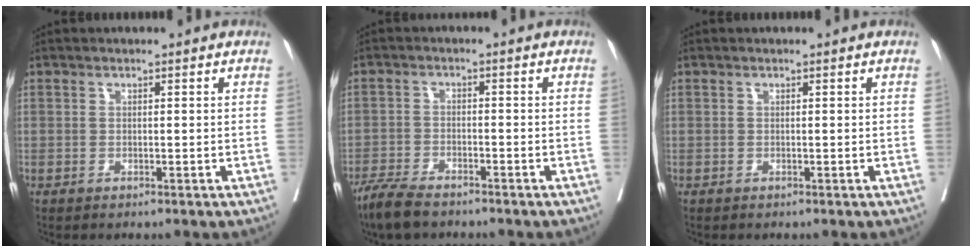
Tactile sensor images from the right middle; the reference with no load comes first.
{"total": 6.0, "force": [-5.1, 1.4, 2.9], "torque": [-0.057, -0.012, -0.093]}
{"total": 0.0}